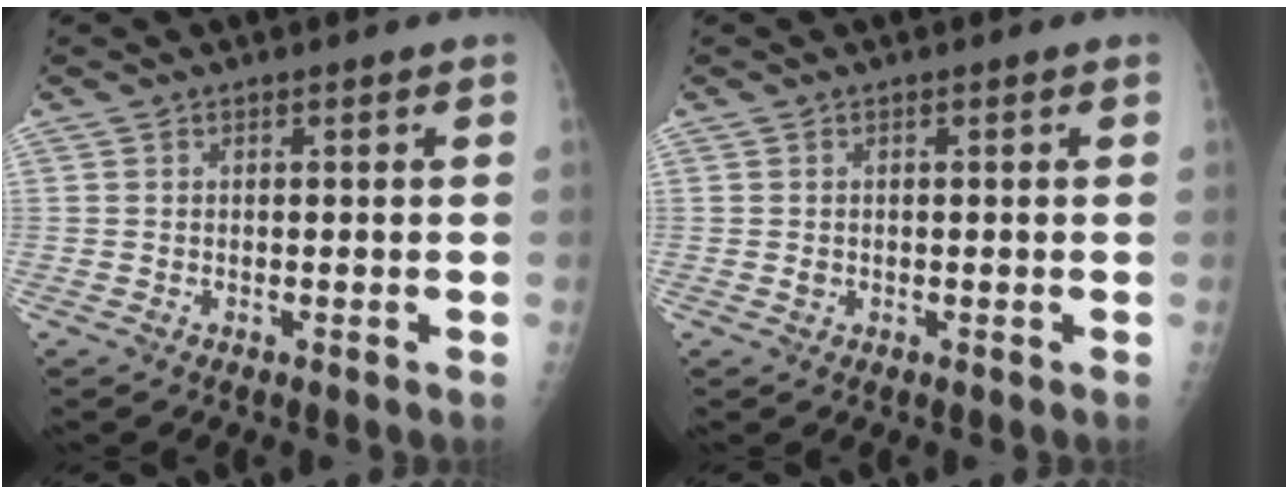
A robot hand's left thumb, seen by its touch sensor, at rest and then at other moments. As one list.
[{"total": 0.9, "force": [-0.2, 0.8, 0.5], "torque": [-0.003, 0.002, -0.003]}]